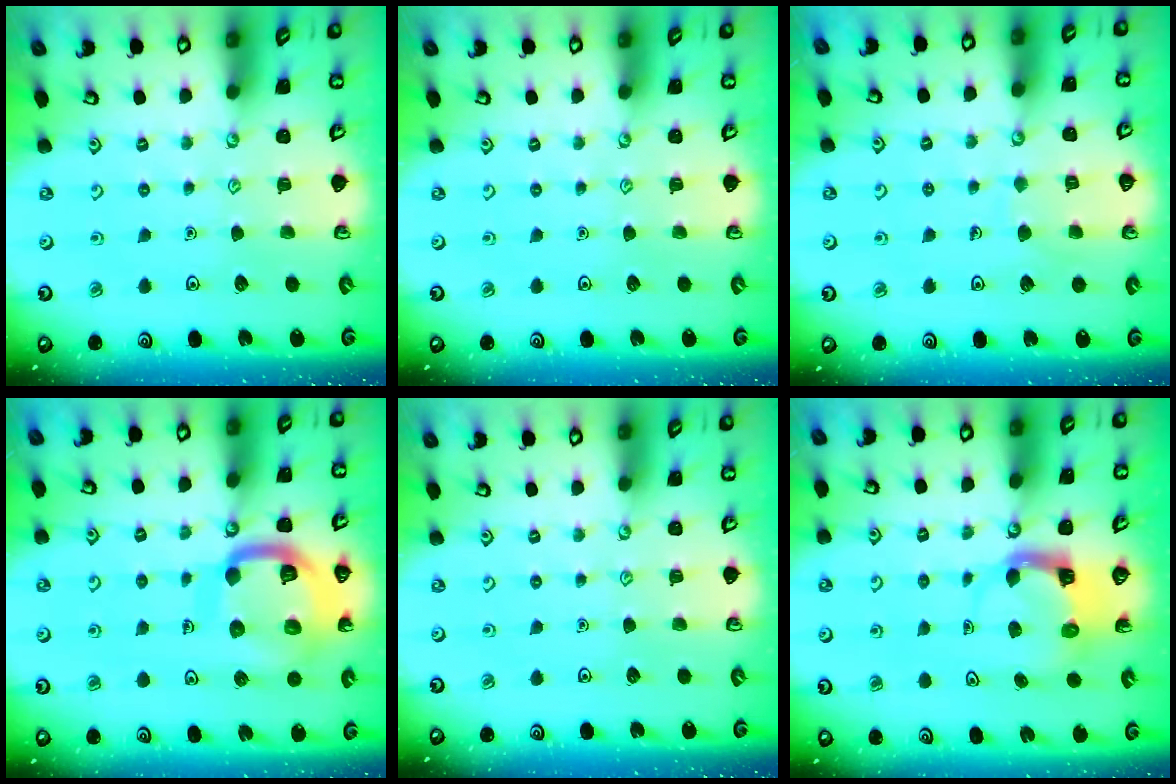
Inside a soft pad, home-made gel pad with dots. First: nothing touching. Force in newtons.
{"total": 0.0}
{"total": 5.1, "press": 5.1, "slide": 0.3}
{"total": 17.0, "press": 16.9, "slide": 1.9}
{"total": 0.0}
{"total": 4.4, "press": 4.4, "slide": 0.3}